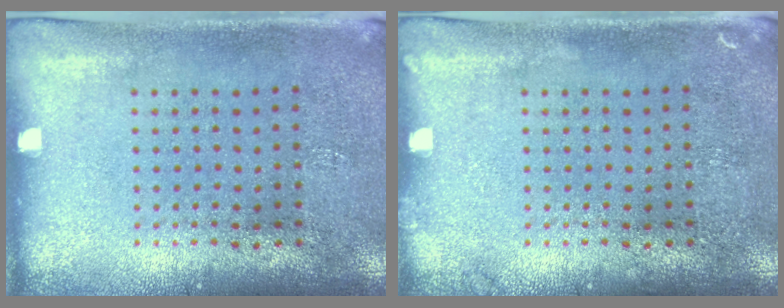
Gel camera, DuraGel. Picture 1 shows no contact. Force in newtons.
{"total": 0.7, "press": 0.7, "slide": 0.2}